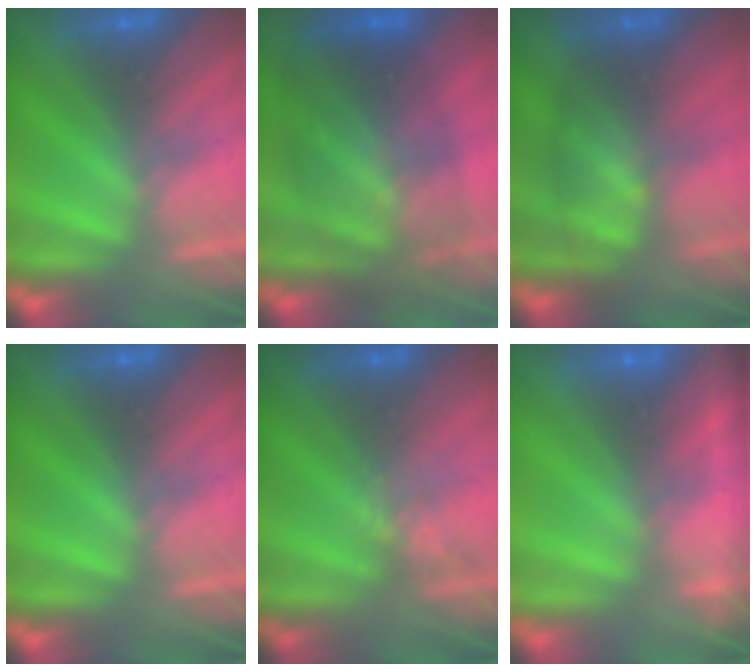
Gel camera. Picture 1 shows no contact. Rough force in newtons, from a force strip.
{"total": 7.9}
{"total": 2.3}
{"total": 0.0}
{"total": 2.2}
{"total": 11.2}